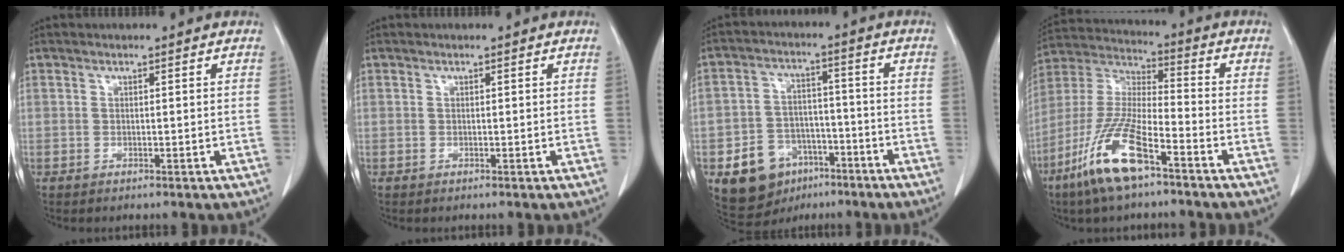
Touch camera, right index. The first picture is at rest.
{"total": 0.0}
{"total": 10.1, "force": [-5.1, 7.7, 4.0], "torque": [-0.078, 0.020, -0.071]}
{"total": 13.8, "force": [-8.0, 2.8, 10.9], "torque": [-0.235, -0.021, -0.153]}